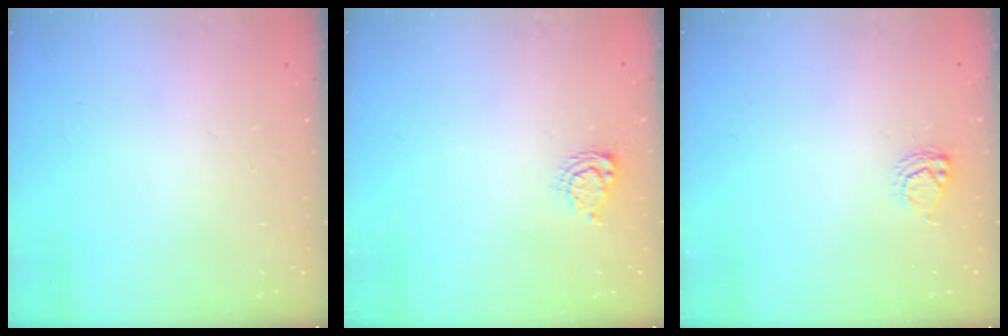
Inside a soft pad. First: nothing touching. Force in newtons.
{"total": 5.5, "press": 5.5, "slide": 0.5}
{"total": 5.7, "press": 5.7, "slide": 0.6}